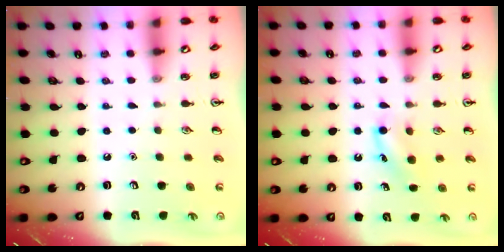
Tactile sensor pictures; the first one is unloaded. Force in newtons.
{"total": 6.0, "press": 5.8, "slide": 1.5}